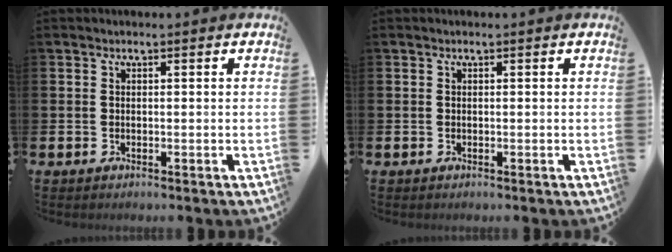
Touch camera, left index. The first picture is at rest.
{"total": 0.0}